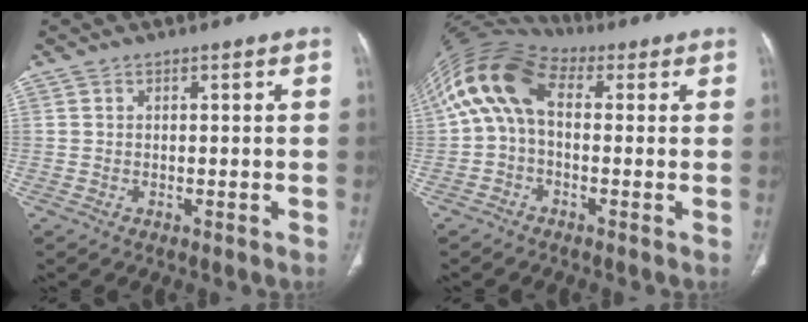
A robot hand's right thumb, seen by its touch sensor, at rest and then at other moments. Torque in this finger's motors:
{"motor_torque": [0.71, 2.19, 1.32, -0.12, 0.20]}